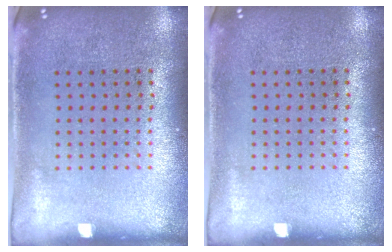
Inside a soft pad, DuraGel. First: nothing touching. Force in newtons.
{"total": 0.0}